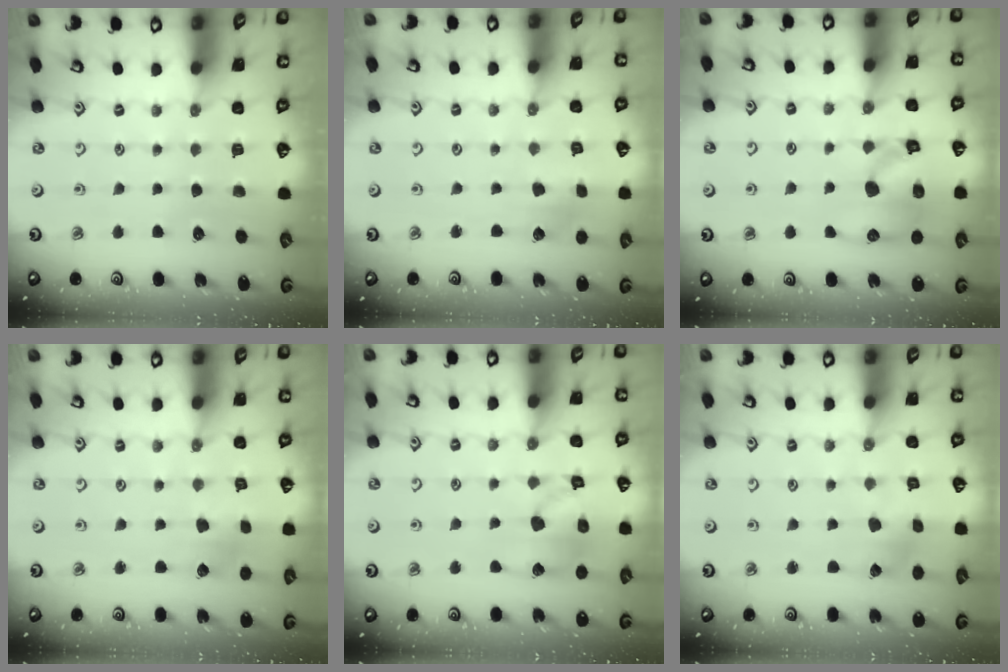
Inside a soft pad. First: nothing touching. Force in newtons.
{"total": 2.6, "press": 2.6, "slide": 0.3}
{"total": 12.4, "press": 12.3, "slide": 1.7}
{"total": 2.3, "press": 2.2, "slide": 0.4}
{"total": 14.1, "press": 14.0, "slide": 1.8}
{"total": 1.7, "press": 1.7, "slide": 0.2}